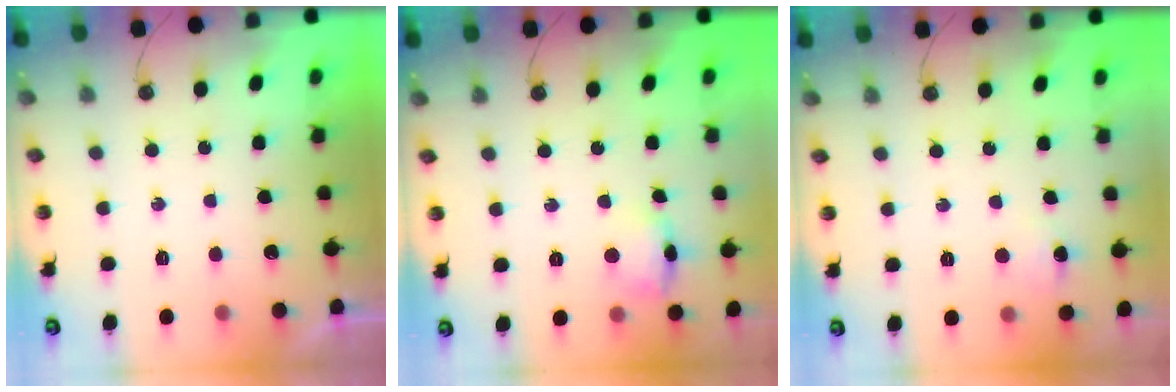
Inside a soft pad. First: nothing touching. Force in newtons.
{"total": 8.4, "press": 8.3, "slide": 1.2}
{"total": 3.9, "press": 3.9, "slide": 0.5}